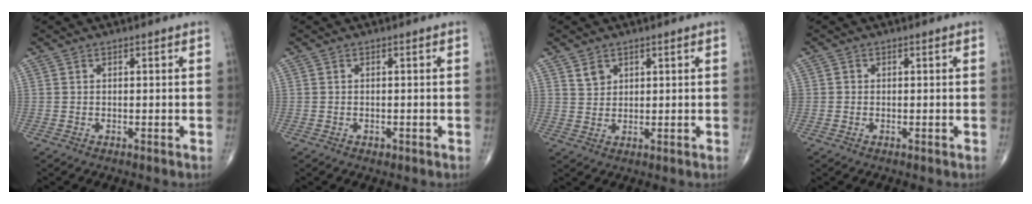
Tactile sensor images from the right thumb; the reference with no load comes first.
{"total": 0.7, "force": [-0.3, 0.5, 0.3], "torque": [-0.006, 0.000, -0.003]}
{"total": 2.8, "force": [1.7, 1.9, 0.9], "torque": [-0.005, -0.012, 0.034]}
{"total": 0.7, "force": [-0.1, 0.6, 0.1], "torque": [0.003, 0.004, -0.003]}